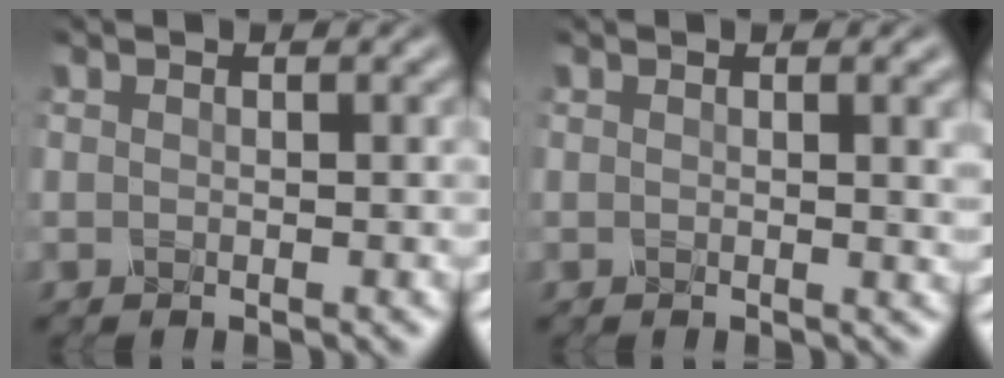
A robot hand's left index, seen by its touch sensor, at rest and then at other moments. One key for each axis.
{"total": 3.3, "fx": 1.3, "fy": 1.2, "fz": 2.8, "tx": -0.022, "ty": 0.010, "tz": 0.012}